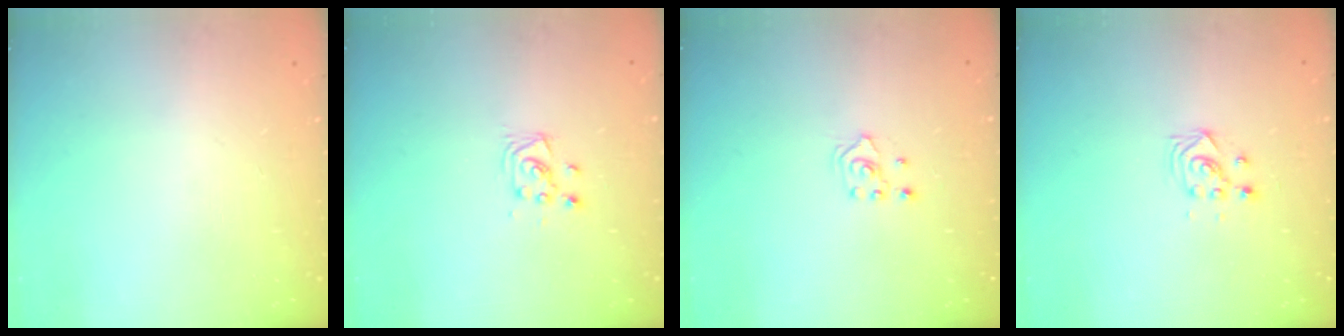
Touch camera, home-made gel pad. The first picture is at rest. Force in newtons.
{"total": 4.3, "press": 4.2, "slide": 0.5}
{"total": 2.0, "press": 1.8, "slide": 0.9}
{"total": 2.9, "press": 2.9, "slide": 0.4}